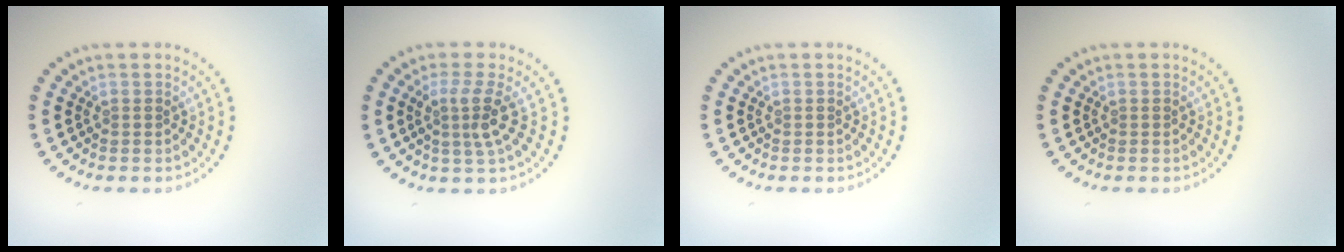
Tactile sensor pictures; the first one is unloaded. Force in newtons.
{"total": 2.7, "press": 2.0, "slide": 1.8}
{"total": 0.0}
{"total": 0.0}